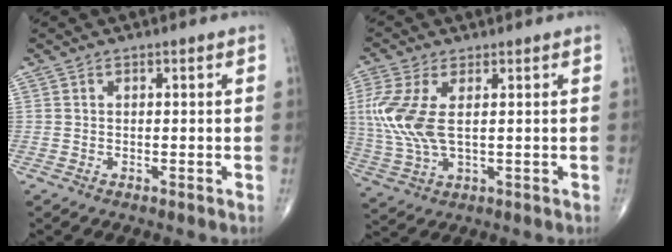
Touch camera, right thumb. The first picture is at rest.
{"total": 10.6, "force": [1.7, 5.0, 9.2], "torque": [-0.238, -0.001, 0.041]}